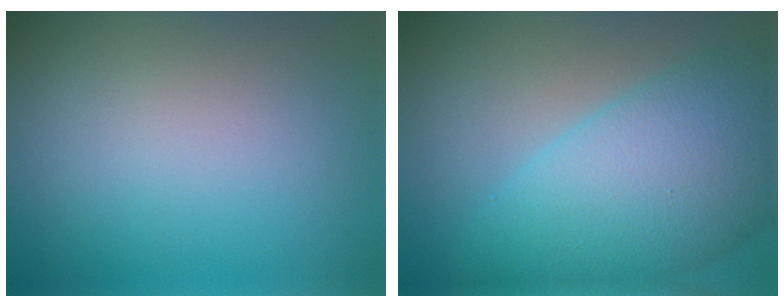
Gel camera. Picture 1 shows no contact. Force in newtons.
{"total": 10.3, "press": 10.3, "slide": 0.4}